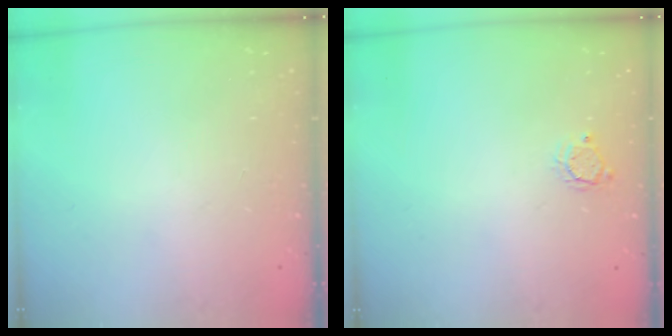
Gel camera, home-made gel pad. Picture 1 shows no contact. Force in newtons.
{"total": 3.3, "press": 3.3, "slide": 0.3}